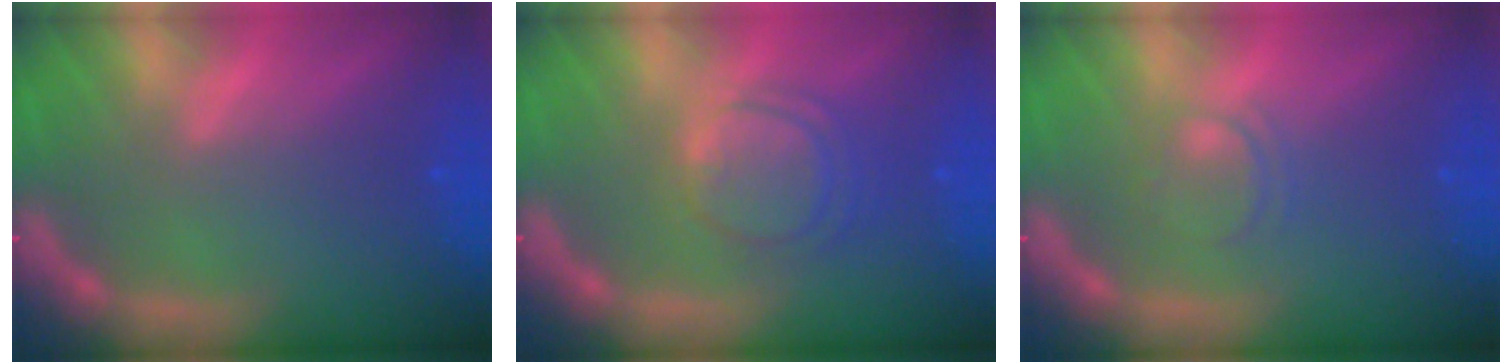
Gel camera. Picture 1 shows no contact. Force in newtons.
{"total": 5.1}
{"total": 2.0}